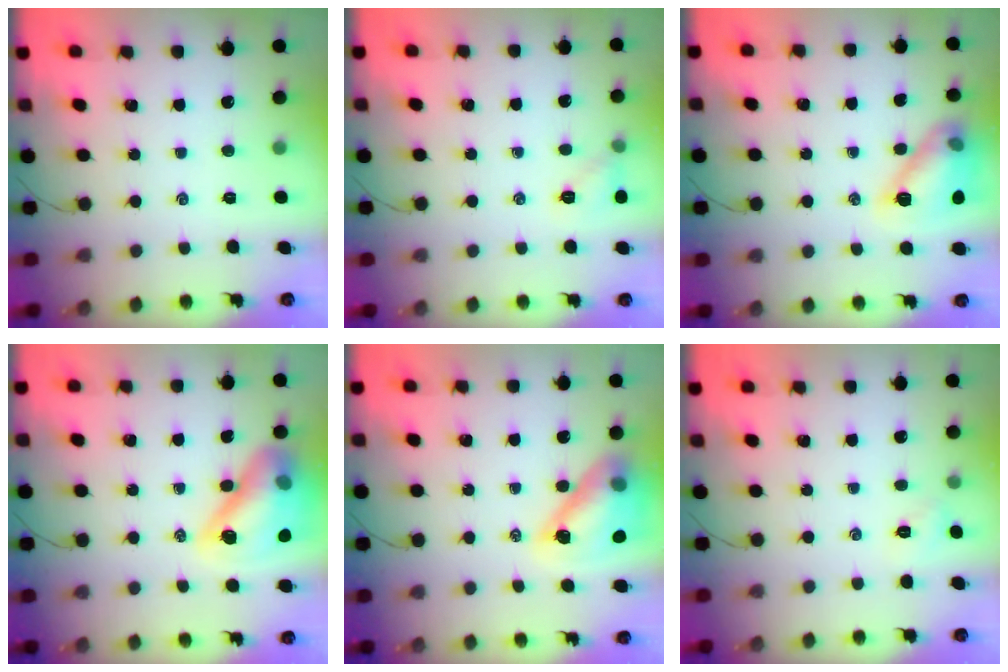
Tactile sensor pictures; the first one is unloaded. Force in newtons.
{"total": 6.0, "press": 5.7, "slide": 1.7}
{"total": 13.0, "press": 13.0, "slide": 0.7}
{"total": 18.0, "press": 17.4, "slide": 4.6}
{"total": 14.2, "press": 13.6, "slide": 3.9}
{"total": 2.2, "press": 2.1, "slide": 0.6}